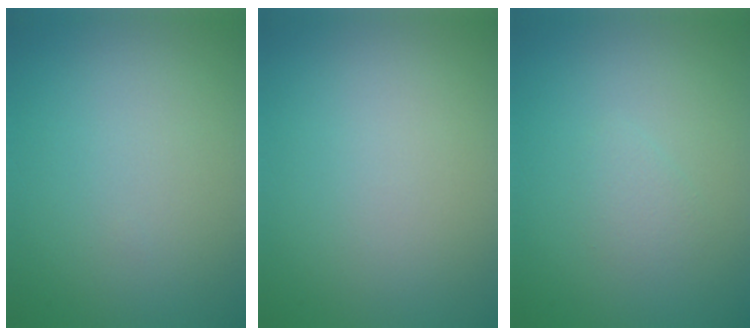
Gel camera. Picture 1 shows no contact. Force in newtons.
{"total": 0.0}
{"total": 1.0, "press": 1.0, "slide": 0.0}